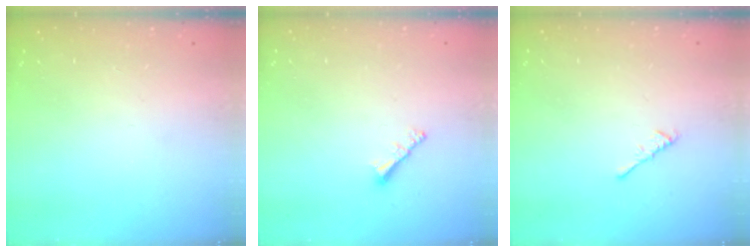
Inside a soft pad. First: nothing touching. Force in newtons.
{"total": 1.9, "press": 1.8, "slide": 0.5}
{"total": 1.1, "press": 1.0, "slide": 0.4}